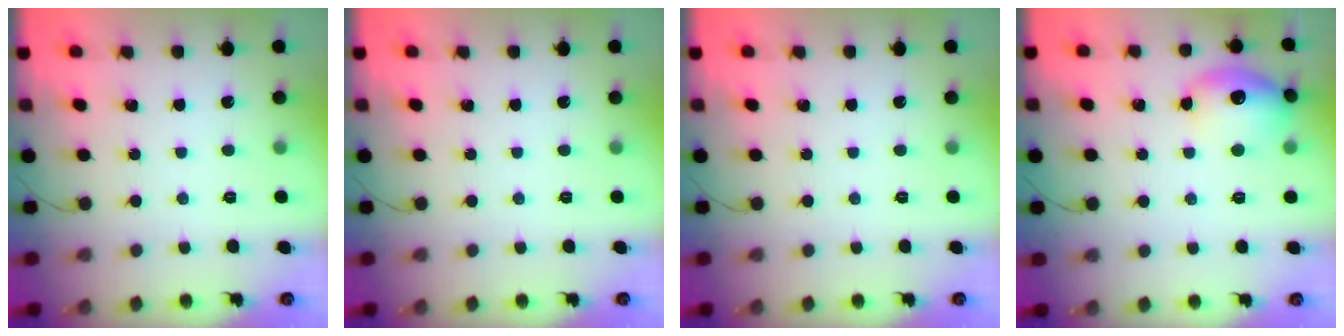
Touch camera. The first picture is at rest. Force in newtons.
{"total": 0.0}
{"total": 0.0}
{"total": 13.6, "press": 13.6, "slide": 1.2}